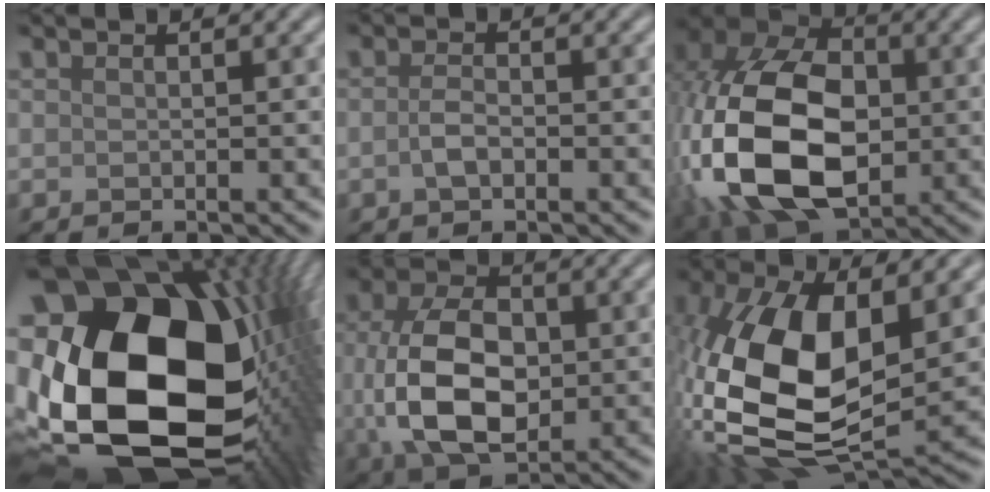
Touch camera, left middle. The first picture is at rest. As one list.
[{"total": 1.5, "force": [-0.5, 0.6, 1.2], "torque": [-0.028, 0.004, -0.014]}, {"total": 16.9, "force": [-2.6, 11.4, 12.1], "torque": [-0.259, -0.012, -0.053]}, {"total": 22.2, "force": [1.3, 14.4, 16.8], "torque": [-0.376, -0.051, 0.067]}, {"total": 10.0, "force": [-0.3, 6.5, 7.5], "torque": [-0.167, -0.002, -0.003]}, {"total": 15.6, "force": [1.3, 8.9, 12.8], "torque": [-0.293, -0.010, 0.026]}]